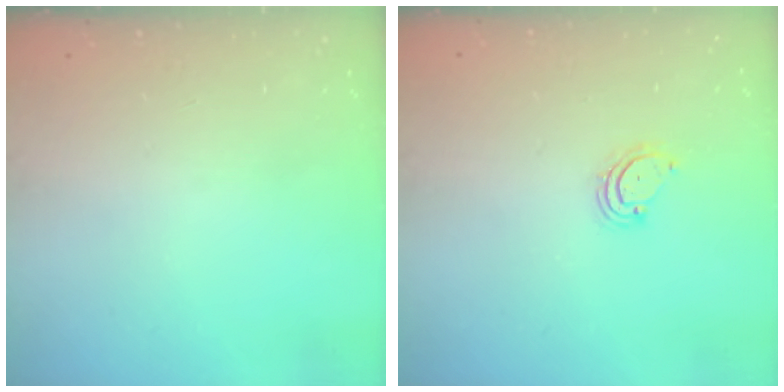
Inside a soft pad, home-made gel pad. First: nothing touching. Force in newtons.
{"total": 3.4, "press": 3.3, "slide": 0.7}